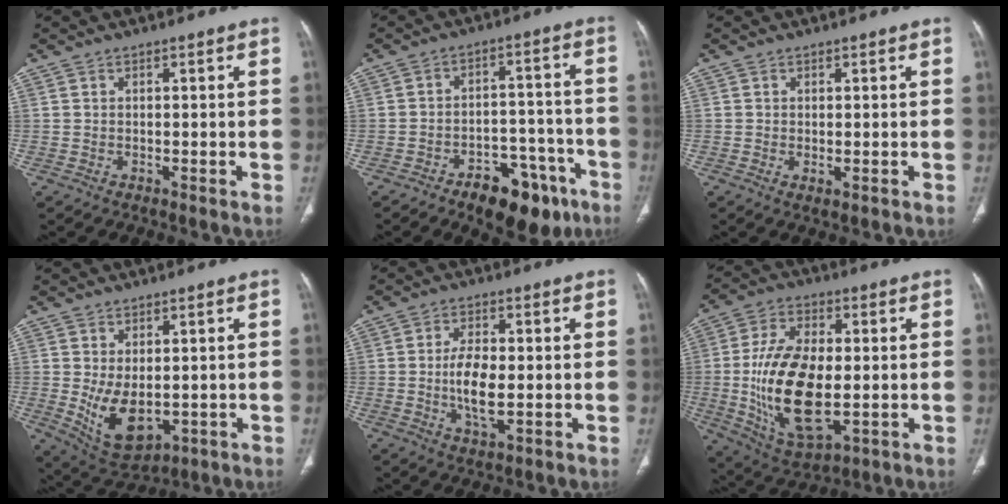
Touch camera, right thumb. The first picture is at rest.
{"total": 13.9, "force": [-8.7, 7.0, 8.3], "torque": [-0.077, 0.066, -0.121]}
{"total": 1.2, "force": [-0.2, 0.6, 1.0], "torque": [-0.021, -0.005, 0.001]}
{"total": 9.8, "force": [-1.1, 5.9, 7.8], "torque": [-0.124, -0.014, 0.007]}
{"total": 7.6, "force": [-0.7, 3.4, 6.8], "torque": [-0.130, -0.004, -0.013]}
{"total": 19.3, "force": [-1.7, 10.1, 16.4], "torque": [-0.303, -0.006, -0.017]}